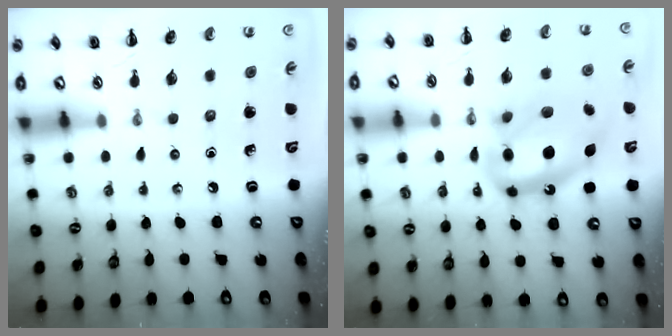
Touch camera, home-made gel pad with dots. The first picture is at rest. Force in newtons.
{"total": 16.3, "press": 15.7, "slide": 4.4}